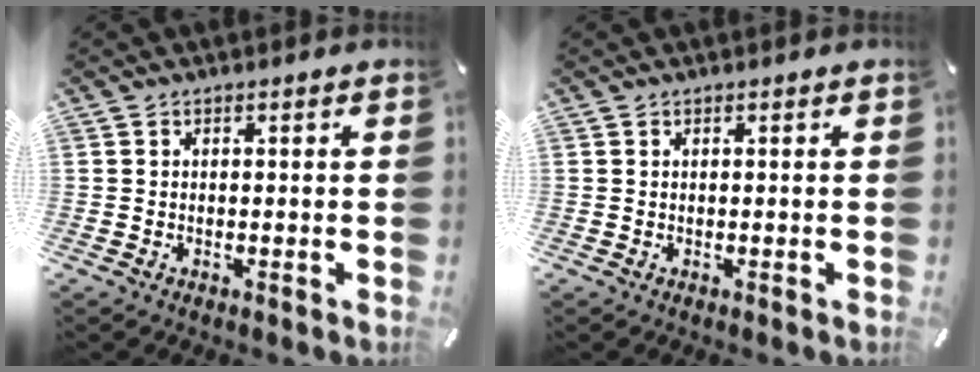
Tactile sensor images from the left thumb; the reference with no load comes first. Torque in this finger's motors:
{"motor_torque": [0.13, 0.07, 0.05, -0.16, -0.02]}